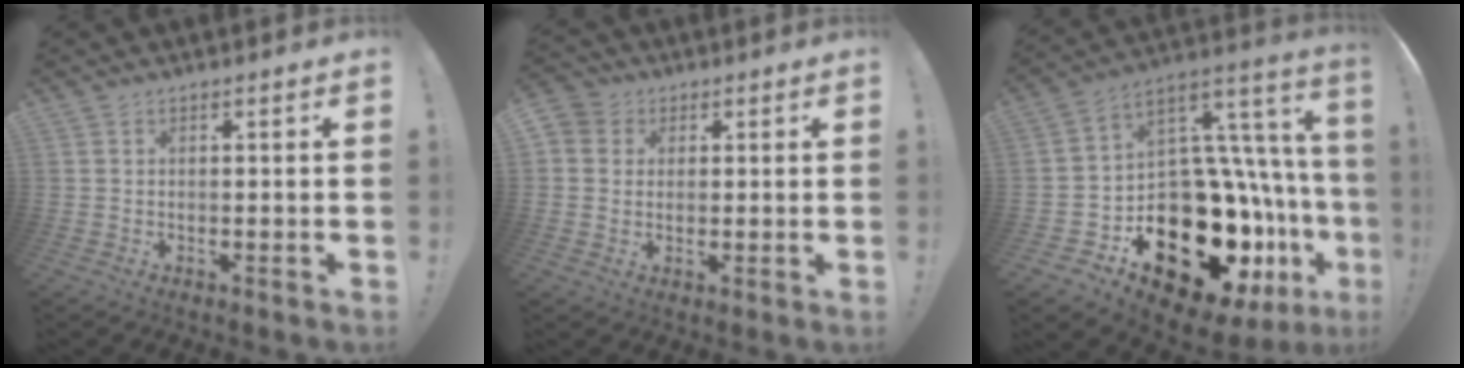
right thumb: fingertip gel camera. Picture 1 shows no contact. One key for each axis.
{"total": 4.5, "fx": 1.0, "fy": 4.2, "fz": 1.3, "tx": -0.018, "ty": 0.000, "tz": 0.018}
{"total": 28.8, "fx": -13.0, "fy": 15.3, "fz": 20.7, "tx": -0.290, "ty": 0.017, "tz": -0.172}